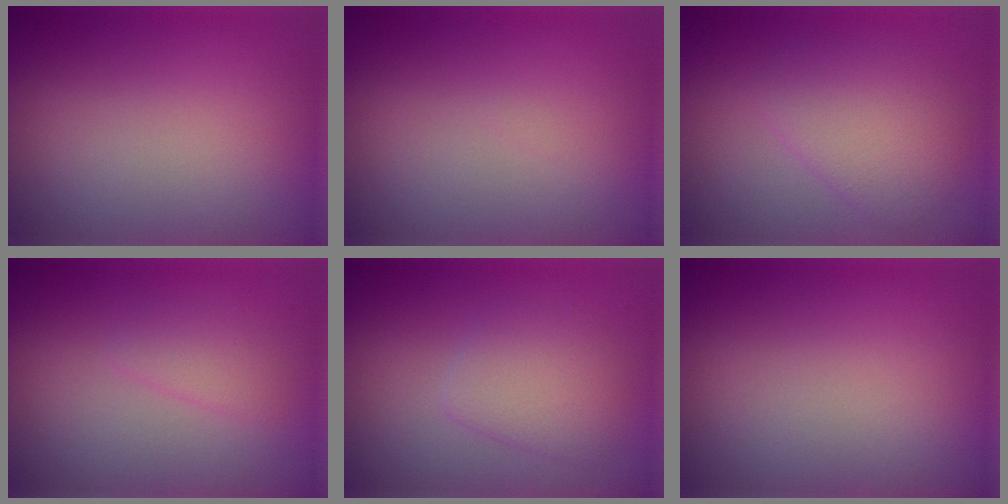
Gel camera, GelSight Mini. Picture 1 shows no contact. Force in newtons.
{"total": 0.0}
{"total": 3.7, "press": 3.7, "slide": 0.1}
{"total": 1.4, "press": 1.4, "slide": 0.1}
{"total": 2.8, "press": 2.8, "slide": 0.1}
{"total": 0.0}